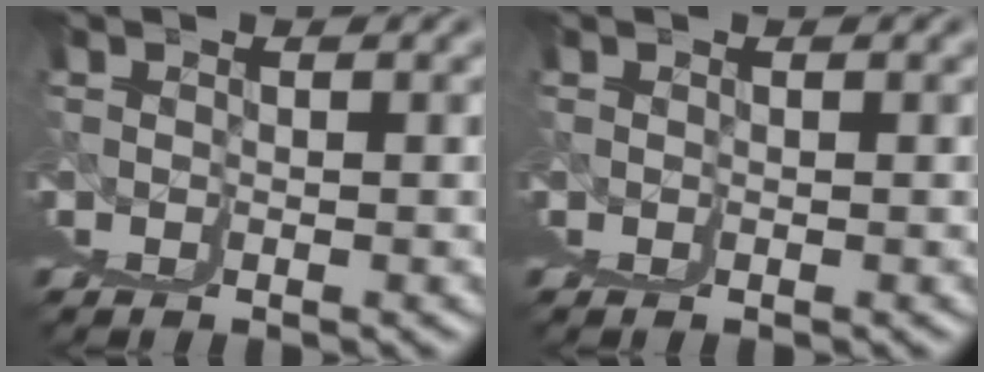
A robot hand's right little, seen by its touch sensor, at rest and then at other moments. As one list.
[{"total": 0.0}]